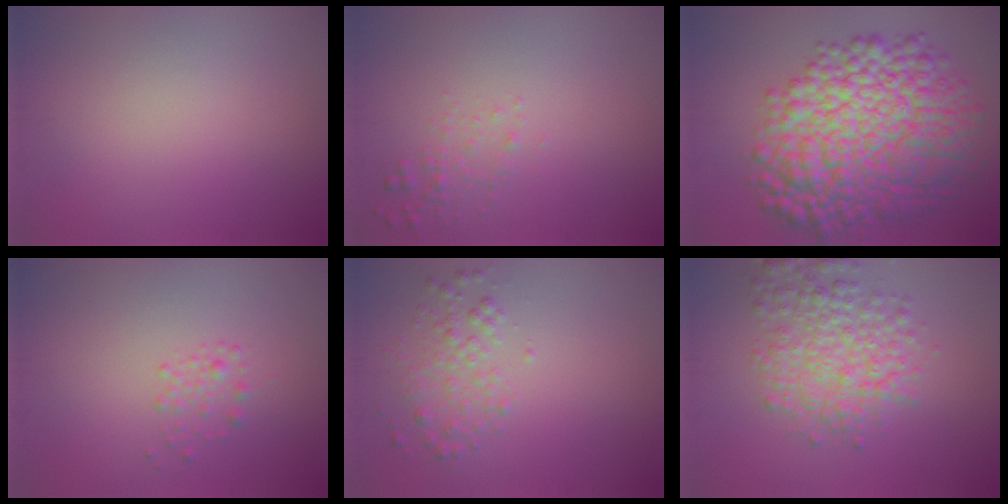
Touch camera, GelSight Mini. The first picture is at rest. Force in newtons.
{"total": 1.1, "press": 1.1, "slide": 0.1}
{"total": 12.5, "press": 12.5, "slide": 0.2}
{"total": 1.2, "press": 1.2, "slide": 0.0}
{"total": 2.0, "press": 2.0, "slide": 0.1}
{"total": 5.2, "press": 5.2, "slide": 0.2}